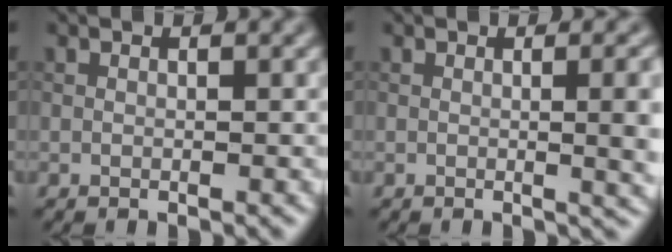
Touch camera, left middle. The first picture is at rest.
{"total": 5.1, "force": [0.2, 1.8, 4.8], "torque": [-0.043, 0.004, 0.003]}